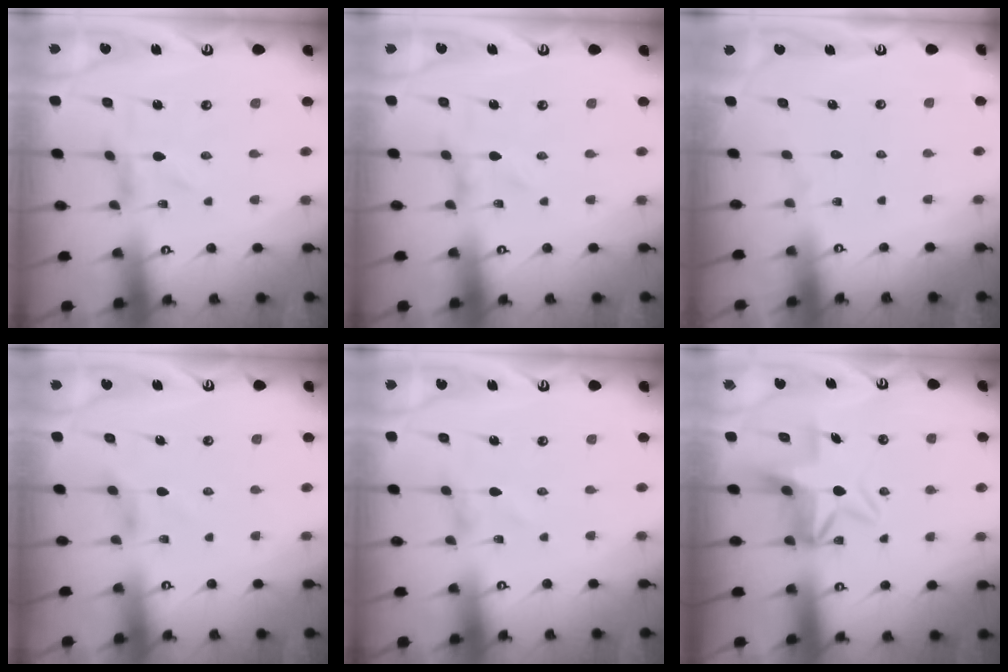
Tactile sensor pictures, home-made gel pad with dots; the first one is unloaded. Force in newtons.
{"total": 0.0}
{"total": 1.6, "press": 1.6, "slide": 0.2}
{"total": 2.7, "press": 2.7, "slide": 0.4}
{"total": 0.0}
{"total": 6.4, "press": 6.4, "slide": 0.7}